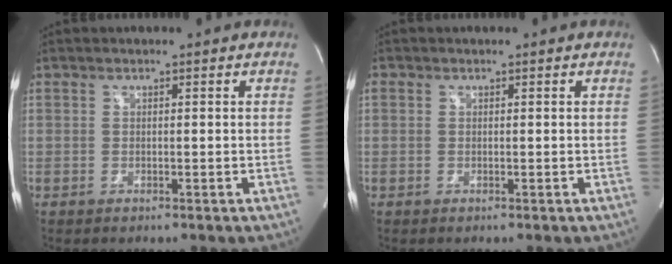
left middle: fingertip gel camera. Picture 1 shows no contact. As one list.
[{"total": 0.5, "force": [0.2, 0.4, 0.2], "torque": [-0.004, 0.007, 0.003]}]